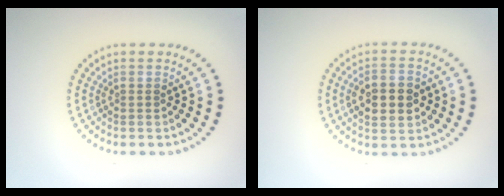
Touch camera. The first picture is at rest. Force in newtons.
{"total": 4.6, "press": 4.6, "slide": 0.2}